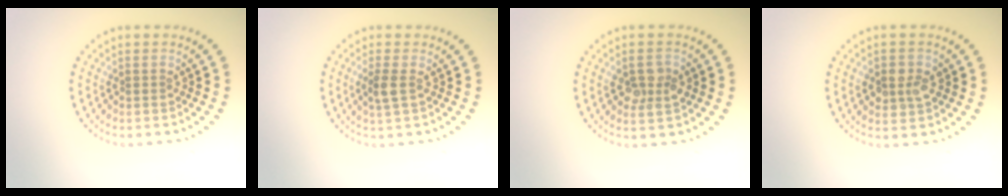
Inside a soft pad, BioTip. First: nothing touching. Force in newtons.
{"total": 1.5, "press": 1.3, "slide": 0.7}
{"total": 2.3, "press": 2.3, "slide": 0.2}
{"total": 2.5, "press": 2.4, "slide": 0.4}